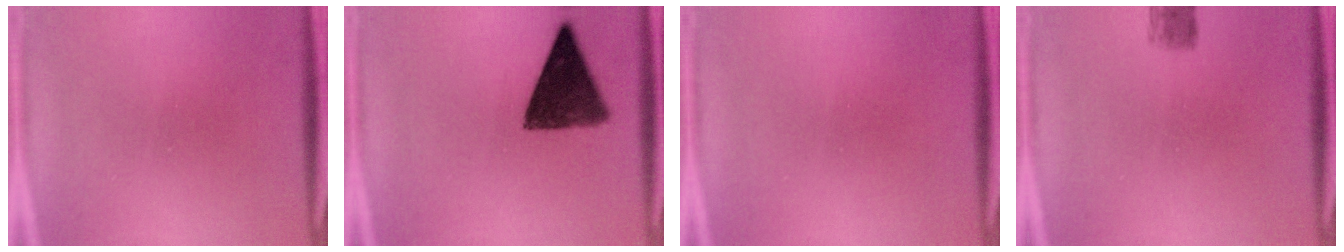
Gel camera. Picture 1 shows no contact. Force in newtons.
{"total": 11.3}
{"total": 0.5}
{"total": 2.6}